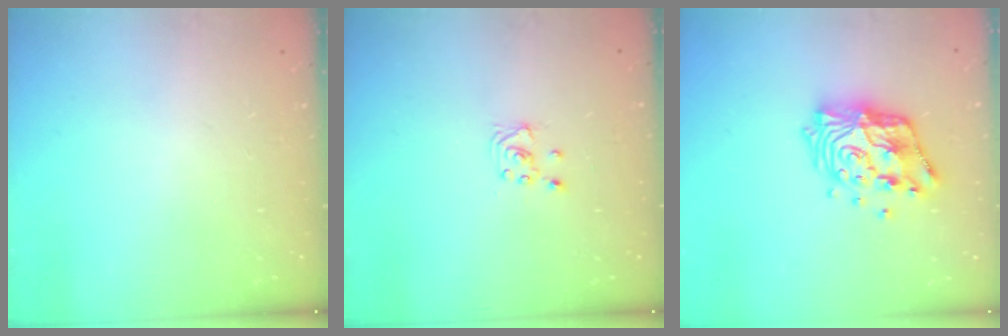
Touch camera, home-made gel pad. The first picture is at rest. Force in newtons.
{"total": 2.3, "press": 2.3, "slide": 0.2}
{"total": 15.7, "press": 15.7, "slide": 1.4}